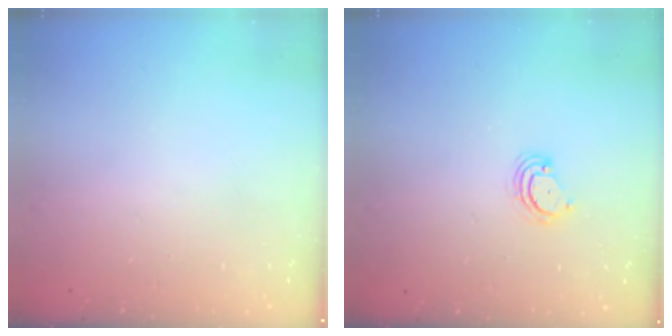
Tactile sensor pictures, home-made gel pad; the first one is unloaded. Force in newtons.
{"total": 4.2, "press": 4.1, "slide": 0.3}